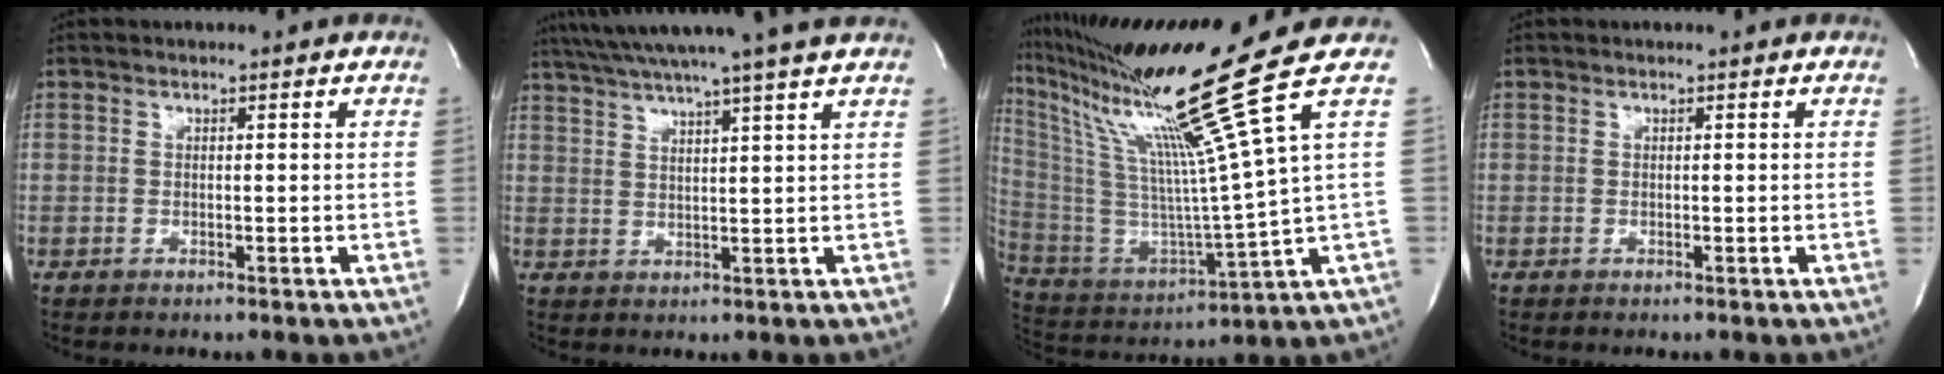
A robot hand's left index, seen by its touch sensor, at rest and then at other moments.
{"total": 14.4, "force": [12.3, -2.1, 7.3], "torque": [-0.128, -0.001, 0.171]}
{"total": 20.1, "force": [14.3, -5.3, 13.0], "torque": [-0.243, -0.074, 0.258]}
{"total": 0.0}